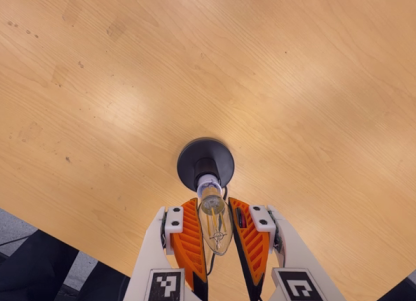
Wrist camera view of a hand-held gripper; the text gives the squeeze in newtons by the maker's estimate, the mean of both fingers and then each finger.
{"total": 12.4, "left": 13.0, "right": 11.8}